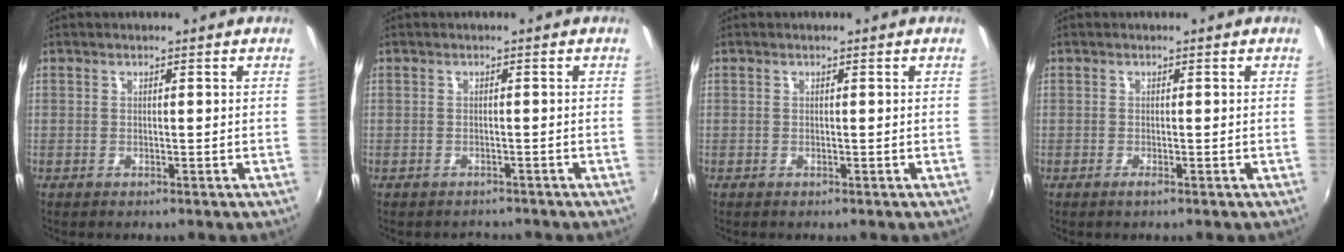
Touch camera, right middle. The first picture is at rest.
{"total": 2.2, "force": [-2.0, 0.9, 0.2], "torque": [-0.007, -0.009, -0.027]}
{"total": 0.0}
{"total": 0.8, "force": [-0.4, -0.2, 0.6], "torque": [-0.011, -0.001, -0.009]}